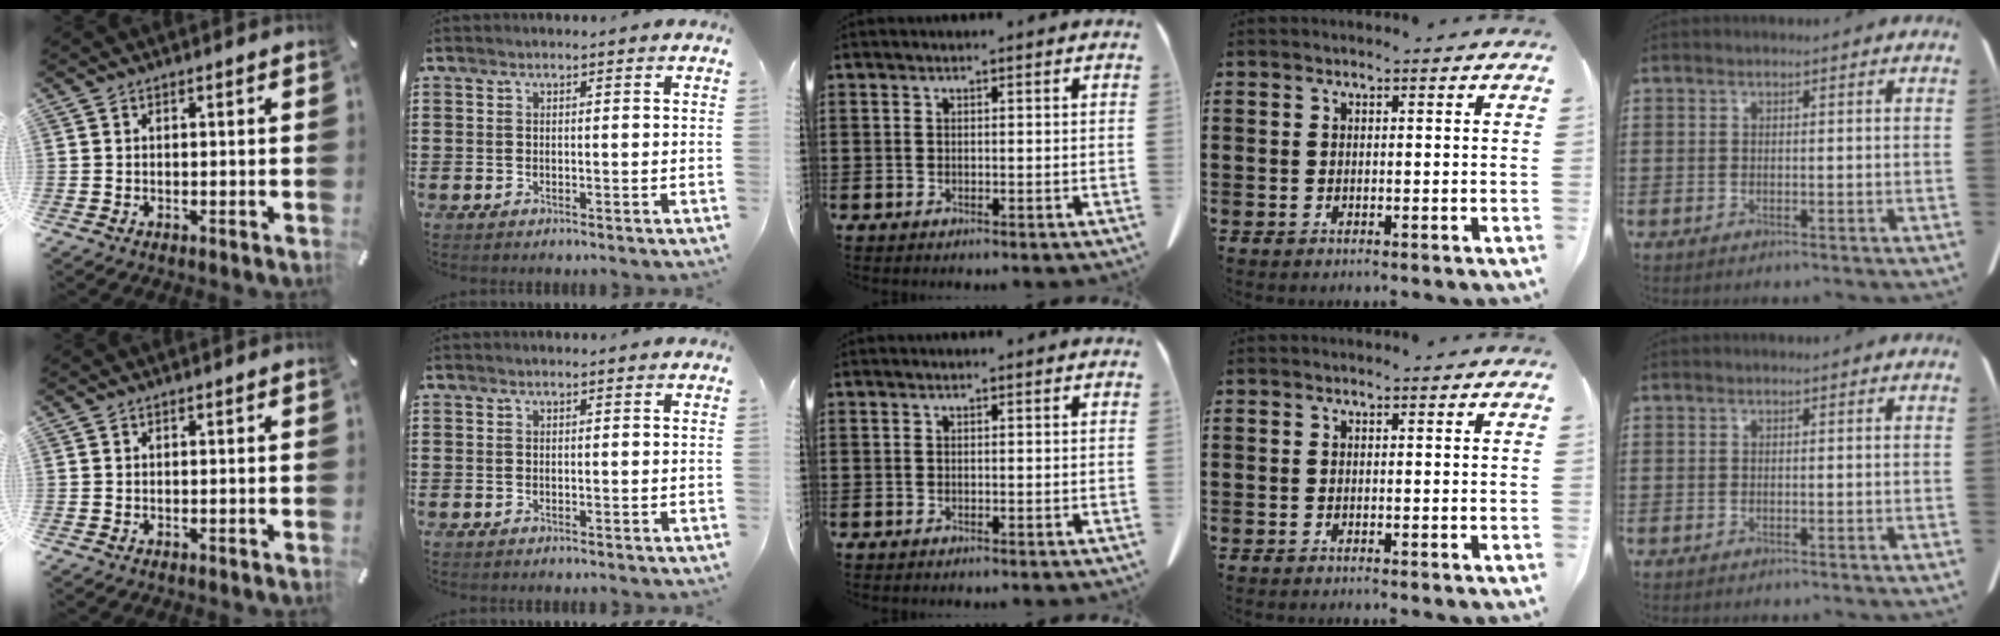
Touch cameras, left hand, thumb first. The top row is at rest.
{"ring": {"total": 0.5, "force": [-0.5, -0.1, 0.2], "torque": [-0.005, -0.002, -0.009]}}